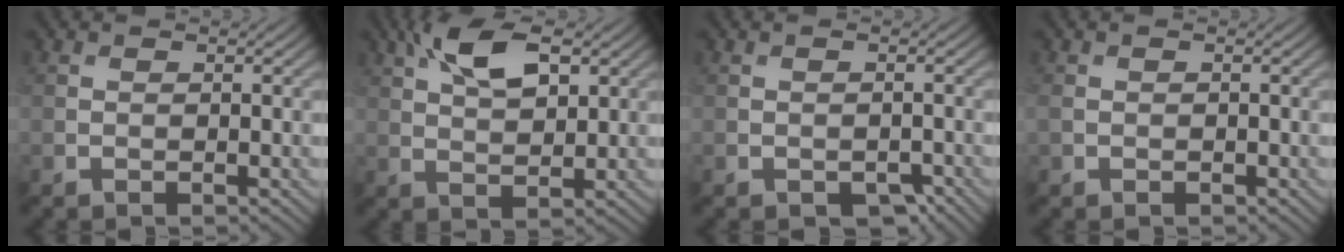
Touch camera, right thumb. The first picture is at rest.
{"total": 7.8, "force": [3.6, 3.4, 6.0], "torque": [-0.124, 0.011, 0.068]}
{"total": 2.1, "force": [-1.3, 1.2, 1.1], "torque": [-0.017, -0.005, -0.015]}
{"total": 1.6, "force": [-0.4, 1.3, 0.9], "torque": [-0.029, -0.005, -0.006]}